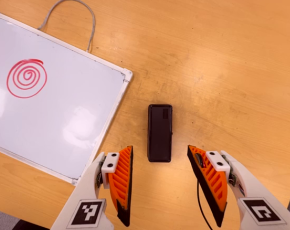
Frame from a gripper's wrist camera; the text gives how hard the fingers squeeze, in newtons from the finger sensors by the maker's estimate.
{"total": 0.0}